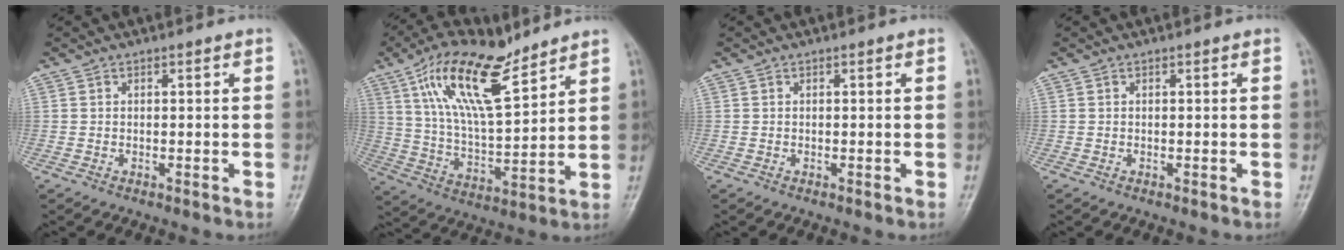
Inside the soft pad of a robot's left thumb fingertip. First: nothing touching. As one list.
[{"total": 16.9, "force": [10.1, 5.9, 12.2], "torque": [-0.210, -0.039, 0.196]}, {"total": 0.0}, {"total": 0.0}]